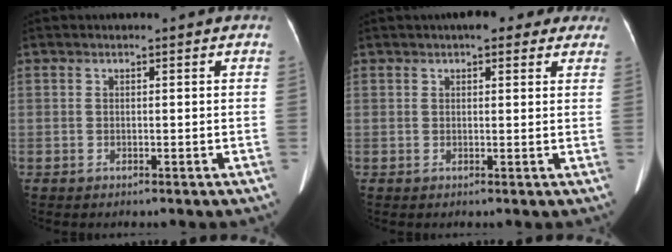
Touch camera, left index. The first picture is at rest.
{"total": 6.3, "force": [4.7, 2.4, 3.4], "torque": [-0.028, 0.025, 0.056]}